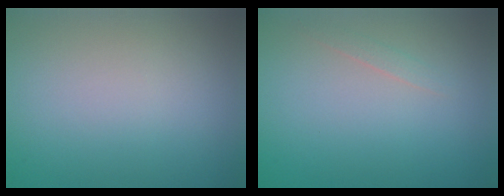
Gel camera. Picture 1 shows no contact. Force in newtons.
{"total": 0.8, "press": 0.8, "slide": 0.0}